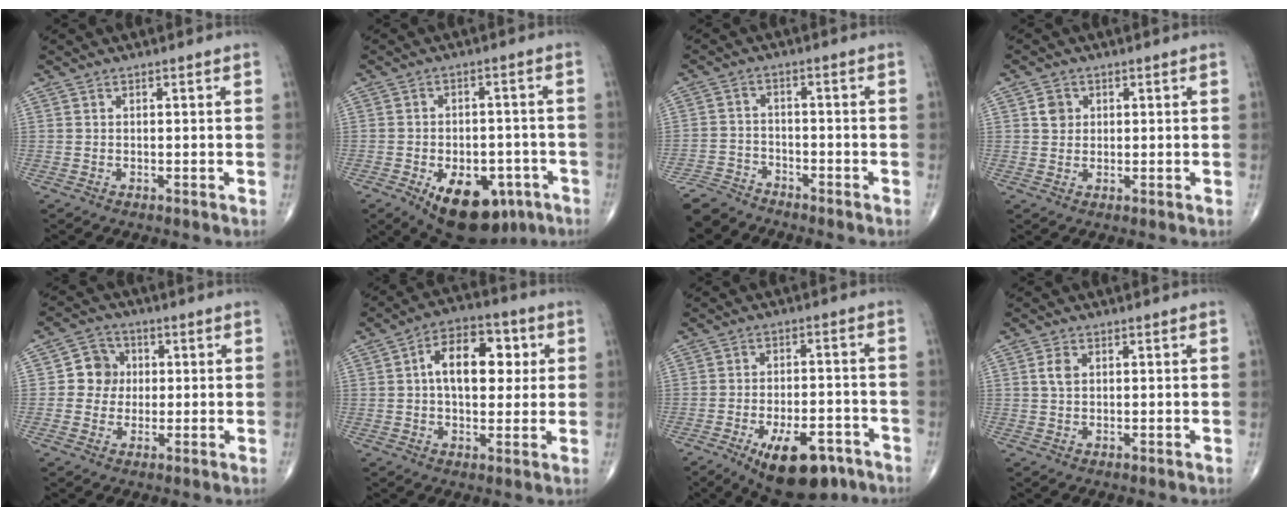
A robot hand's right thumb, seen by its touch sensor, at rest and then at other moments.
{"total": 15.5, "force": [-7.5, 8.9, 10.3], "torque": [-0.131, 0.019, -0.095]}
{"total": 6.7, "force": [-6.2, 2.6, 0.5], "torque": [-0.009, 0.021, -0.122]}
{"total": 2.9, "force": [0.8, 2.5, 1.1], "torque": [-0.006, -0.003, 0.012]}
{"total": 6.3, "force": [0.5, 5.9, 2.2], "torque": [-0.003, 0.009, -0.002]}
{"total": 13.0, "force": [2.4, 7.7, 10.2], "torque": [-0.127, 0.016, 0.029]}
{"total": 14.0, "force": [-8.2, 6.3, 9.6], "torque": [-0.129, 0.034, -0.116]}
{"total": 2.4, "force": [0.6, 1.6, 1.7], "torque": [-0.034, 0.002, 0.013]}